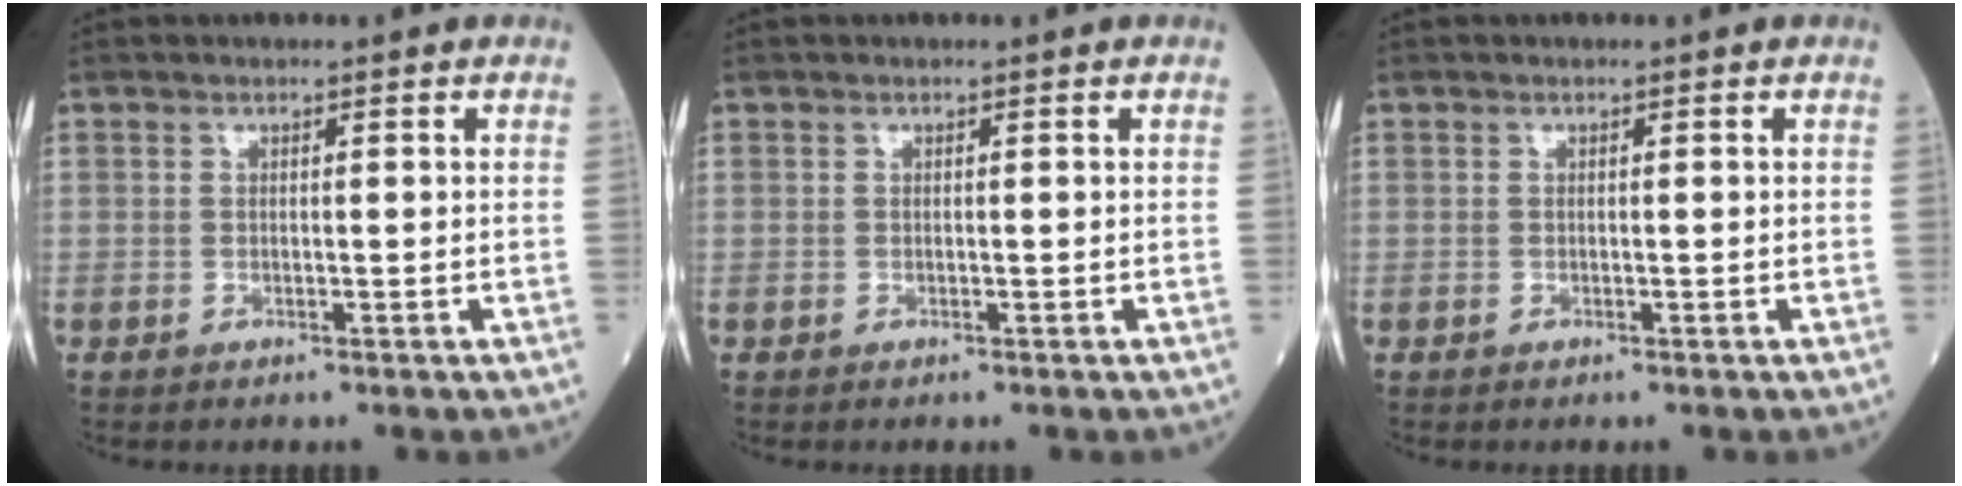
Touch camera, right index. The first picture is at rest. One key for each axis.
{"total": 0.0}
{"total": 0.0}